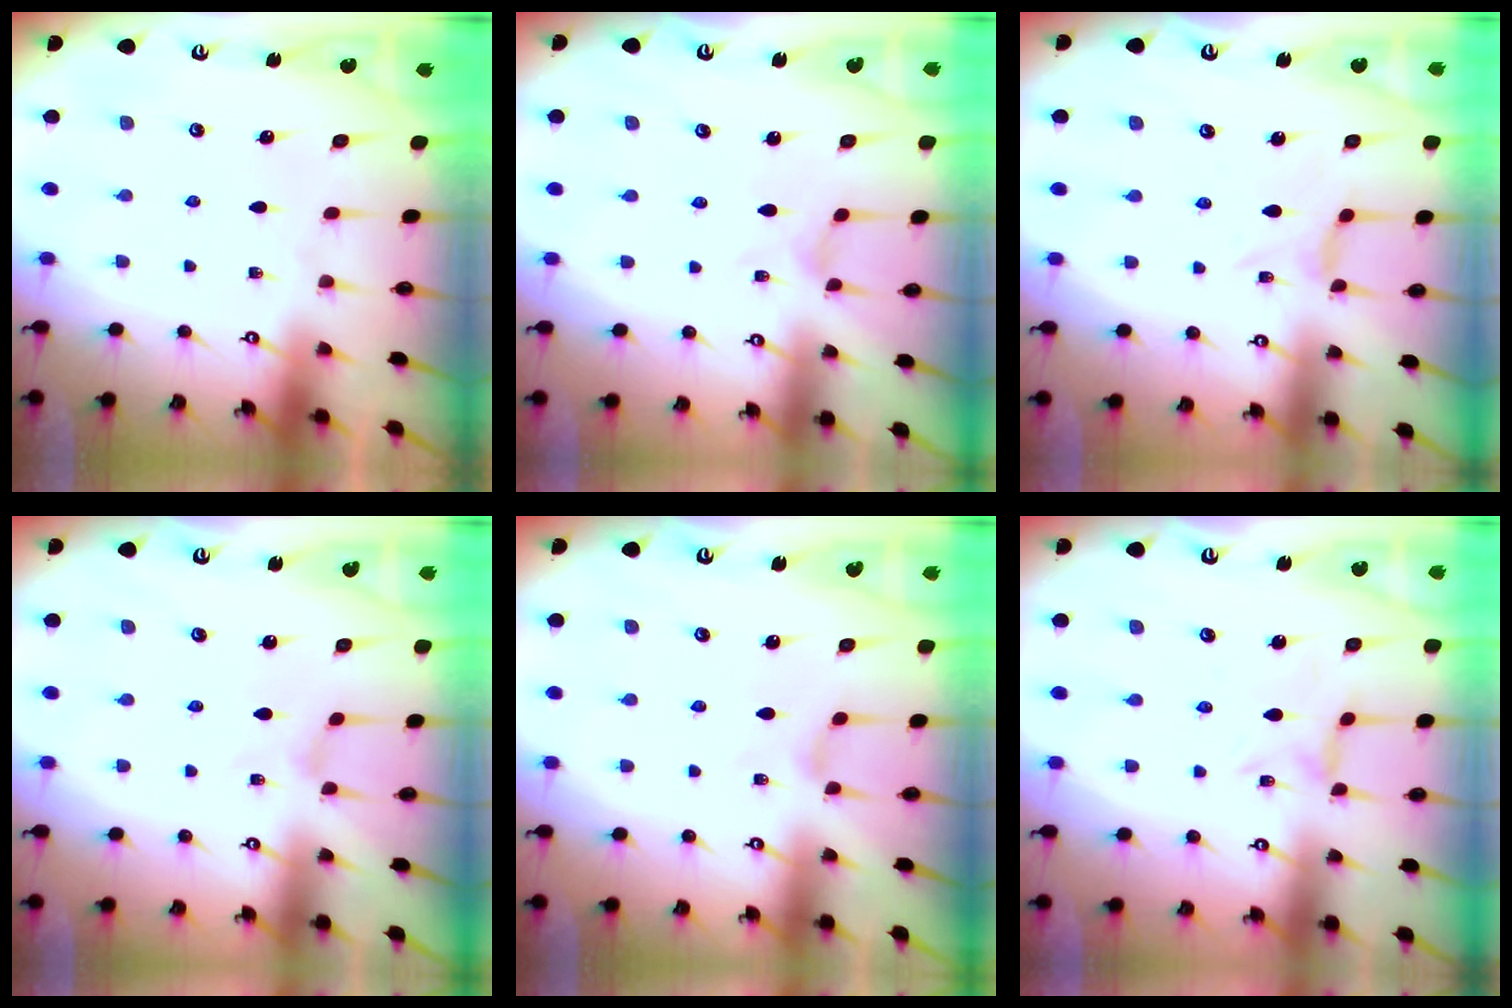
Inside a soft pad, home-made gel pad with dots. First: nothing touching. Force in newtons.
{"total": 0.0}
{"total": 0.0}
{"total": 0.5, "press": 0.5, "slide": 0.2}
{"total": 1.7, "press": 1.6, "slide": 0.4}
{"total": 0.6, "press": 0.5, "slide": 0.2}